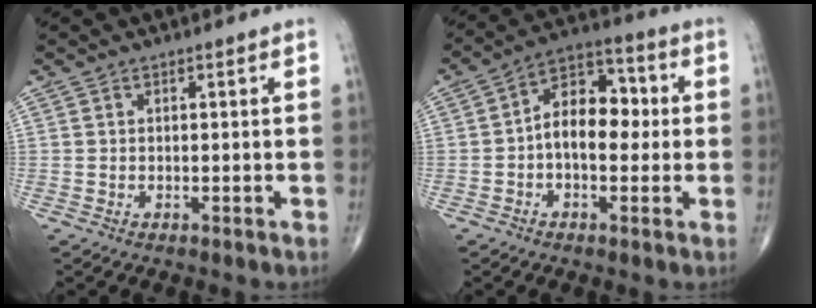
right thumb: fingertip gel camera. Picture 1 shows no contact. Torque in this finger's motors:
{"motor_torque": [-0.07, 0.48, 0.94, -0.02, 0.25]}